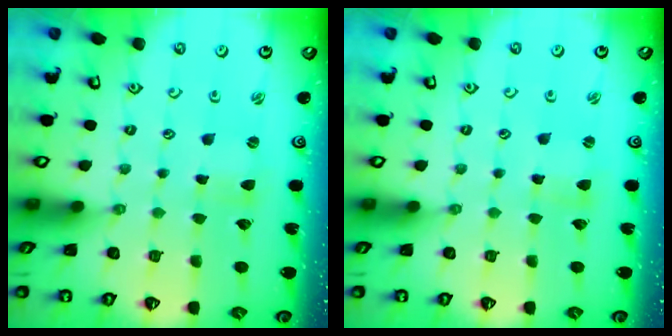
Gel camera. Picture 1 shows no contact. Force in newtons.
{"total": 0.8, "press": 0.8, "slide": 0.1}